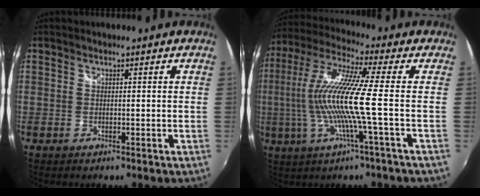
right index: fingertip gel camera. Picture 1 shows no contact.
{"total": 13.9, "force": [-2.1, -1.4, 13.6], "torque": [-0.262, -0.005, -0.040]}